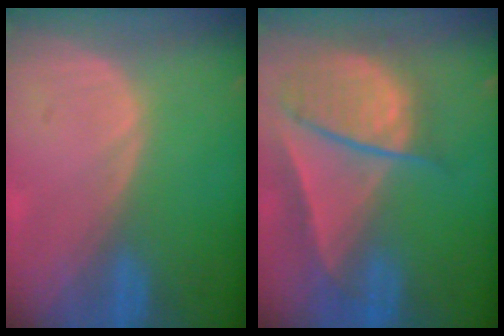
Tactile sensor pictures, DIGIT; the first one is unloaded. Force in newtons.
{"total": 9.6, "press": 8.2, "slide": 4.9}